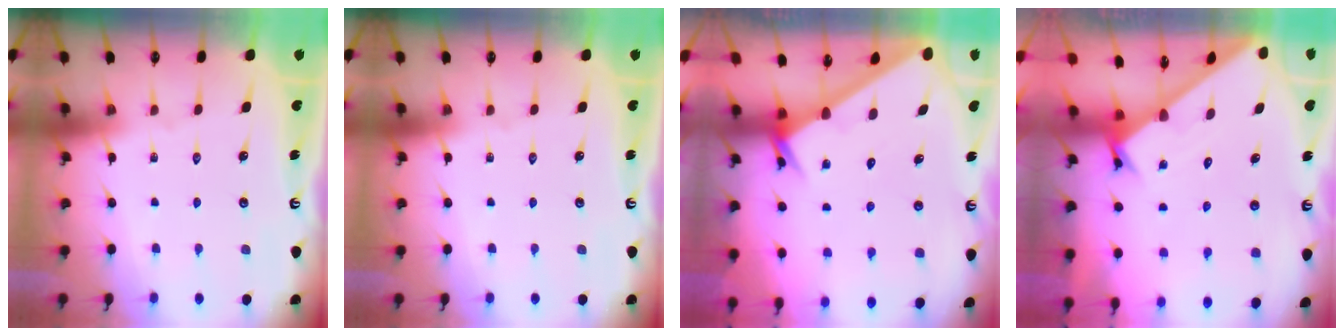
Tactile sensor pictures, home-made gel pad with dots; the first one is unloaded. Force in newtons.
{"total": 0.0}
{"total": 2.5, "press": 2.5, "slide": 0.1}
{"total": 1.8, "press": 1.8, "slide": 0.1}